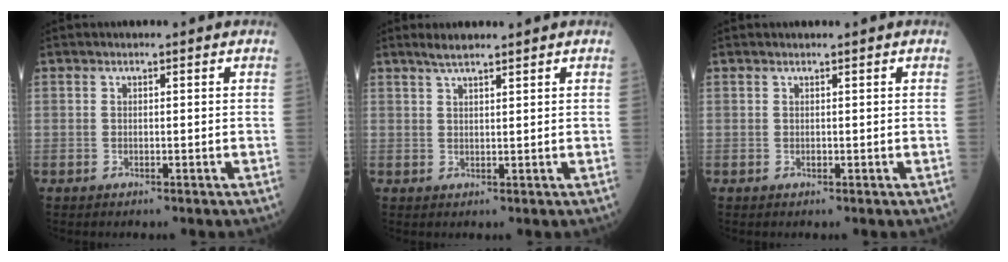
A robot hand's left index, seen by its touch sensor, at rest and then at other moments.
{"total": 3.2, "force": [2.7, 0.1, 1.6], "torque": [-0.034, 0.013, 0.052]}
{"total": 0.8, "force": [0.6, 0.3, 0.4], "torque": [-0.007, 0.005, 0.010]}